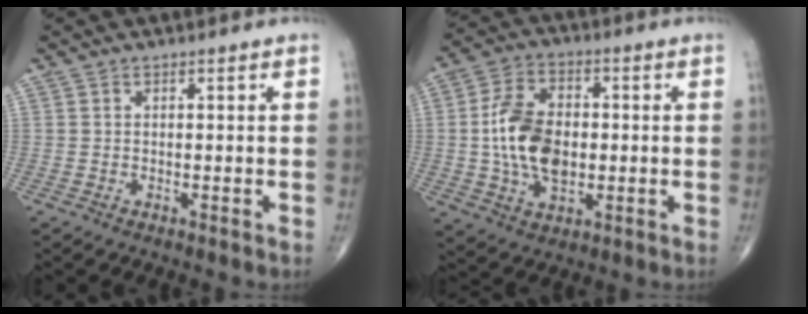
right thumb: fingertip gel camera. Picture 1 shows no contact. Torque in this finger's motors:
{"motor_torque": [2.00, 1.98, 1.05, -0.38, 0.21]}